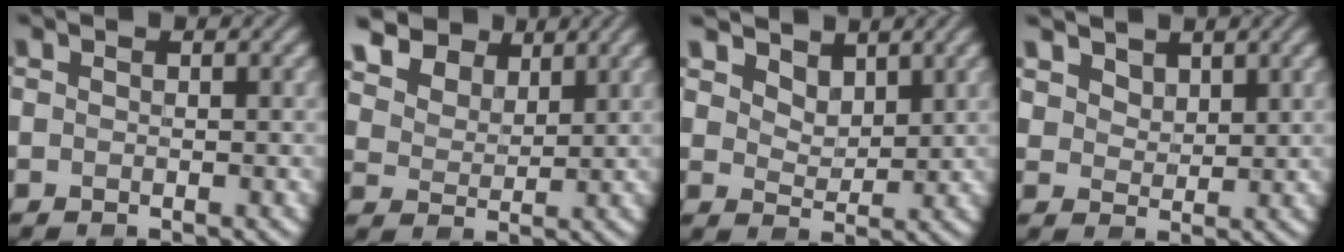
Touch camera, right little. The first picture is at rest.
{"total": 8.3, "force": [6.1, 4.6, 3.2], "torque": [-0.110, 0.006, 0.111]}
{"total": 3.5, "force": [2.9, 1.6, 1.1], "torque": [-0.038, -0.015, 0.055]}
{"total": 3.0, "force": [2.4, 1.5, 0.9], "torque": [-0.032, -0.007, 0.049]}